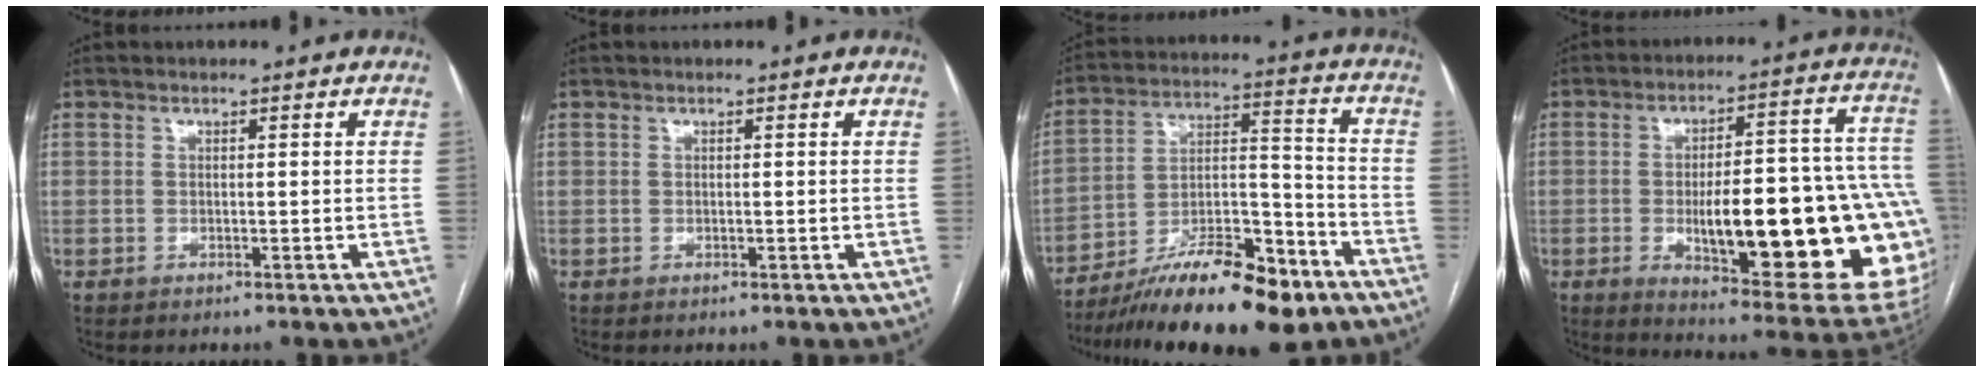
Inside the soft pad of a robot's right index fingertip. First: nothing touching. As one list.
[{"total": 0.0}, {"total": 19.3, "force": [-13.8, 4.6, 12.6], "torque": [-0.194, 0.012, -0.228]}, {"total": 29.4, "force": [-5.4, 6.6, 28.2], "torque": [-0.303, 0.008, -0.060]}]